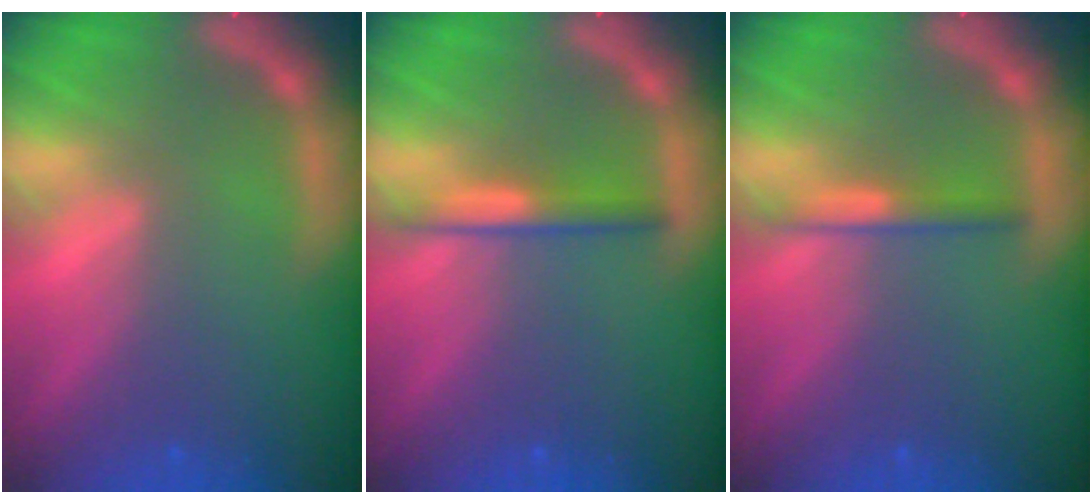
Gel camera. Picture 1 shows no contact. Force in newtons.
{"total": 2.4}
{"total": 2.0}